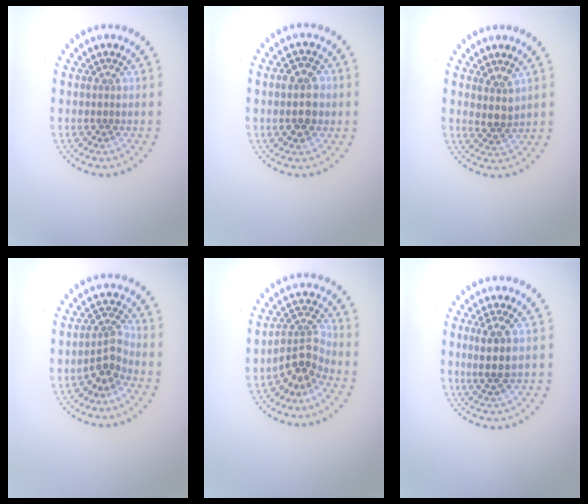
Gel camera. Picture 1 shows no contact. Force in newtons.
{"total": 3.6, "press": 3.6, "slide": 0.2}
{"total": 2.0, "press": 1.6, "slide": 1.3}
{"total": 2.6, "press": 2.0, "slide": 1.7}
{"total": 3.1, "press": 2.3, "slide": 2.2}
{"total": 2.6, "press": 2.3, "slide": 1.2}